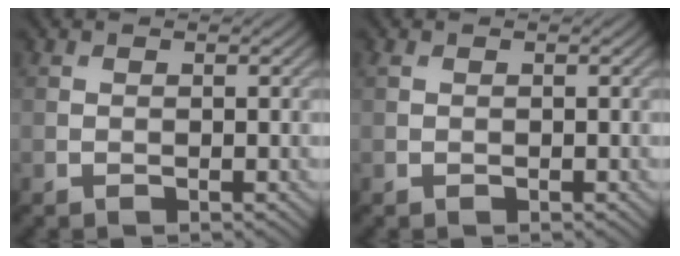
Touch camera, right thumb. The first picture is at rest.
{"total": 1.1, "force": [0.2, 0.8, 0.7], "torque": [-0.018, 0.000, 0.005]}